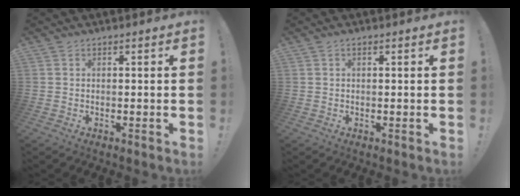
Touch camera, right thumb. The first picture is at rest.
{"total": 0.7, "force": [0.3, 0.3, 0.6], "torque": [-0.004, -0.003, 0.004]}